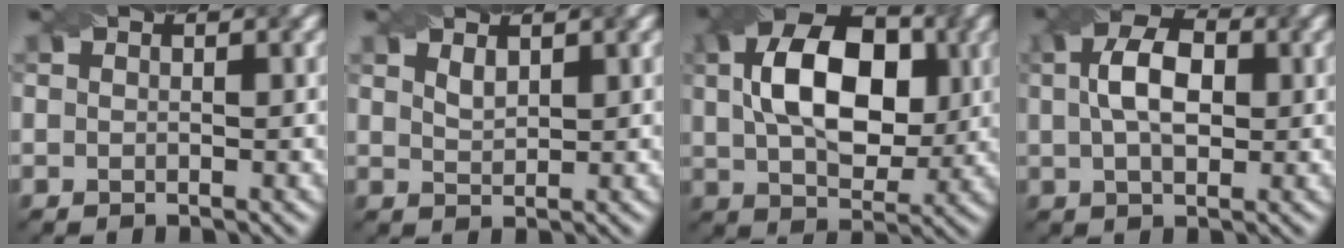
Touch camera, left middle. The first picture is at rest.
{"total": 1.3, "force": [1.0, 0.5, 0.7], "torque": [-0.018, -0.001, 0.023]}
{"total": 10.9, "force": [1.8, 6.7, 8.4], "torque": [-0.147, 0.011, 0.029]}
{"total": 5.3, "force": [0.9, 3.1, 4.3], "torque": [-0.080, 0.011, 0.009]}